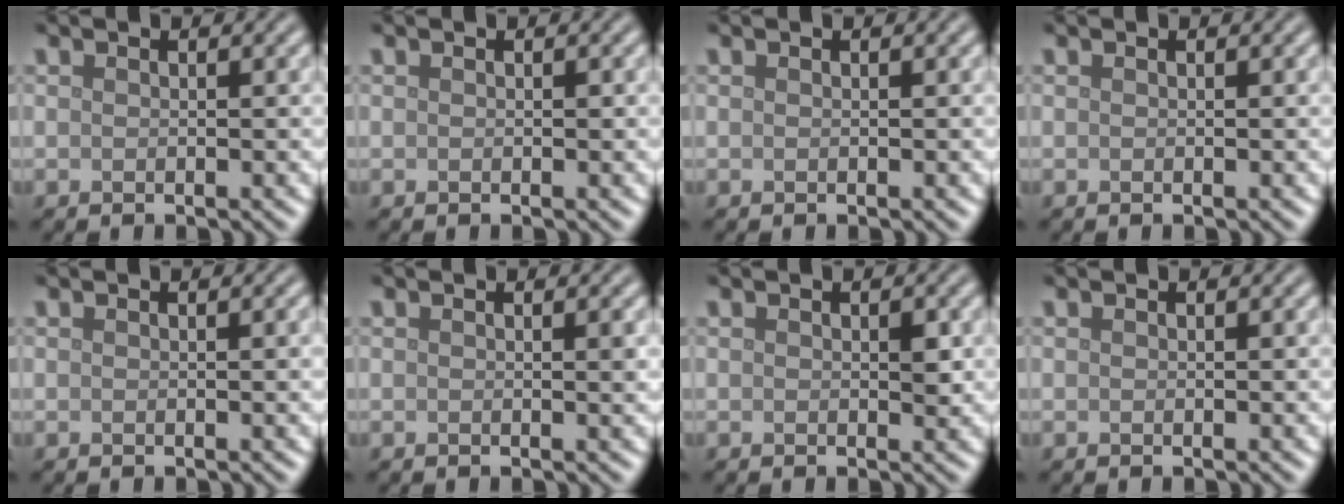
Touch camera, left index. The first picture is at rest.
{"total": 0.0}
{"total": 0.0}
{"total": 0.0}
{"total": 0.6, "force": [0.1, 0.1, 0.6], "torque": [-0.007, 0.002, 0.001]}
{"total": 0.6, "force": [0.1, 0.0, 0.6], "torque": [-0.007, 0.000, 0.000]}
{"total": 1.1, "force": [0.1, 0.6, 0.9], "torque": [-0.009, -0.003, 0.001]}
{"total": 0.0}